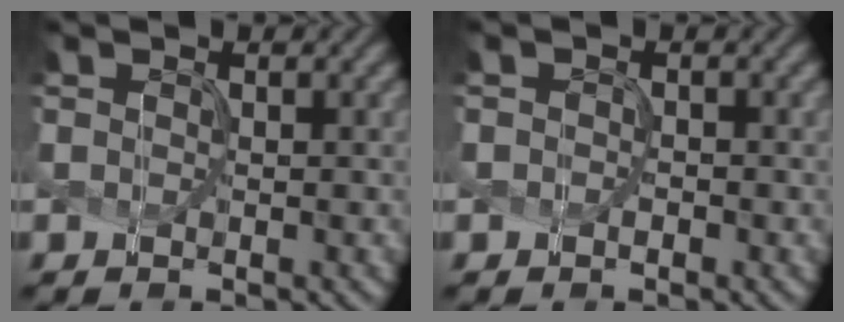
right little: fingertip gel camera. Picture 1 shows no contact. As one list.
[{"total": 0.8, "force": [-0.3, 0.6, 0.5], "torque": [-0.009, 0.000, -0.003]}]